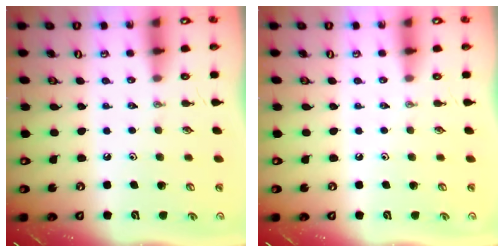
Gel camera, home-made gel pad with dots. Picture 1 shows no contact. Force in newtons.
{"total": 0.0}